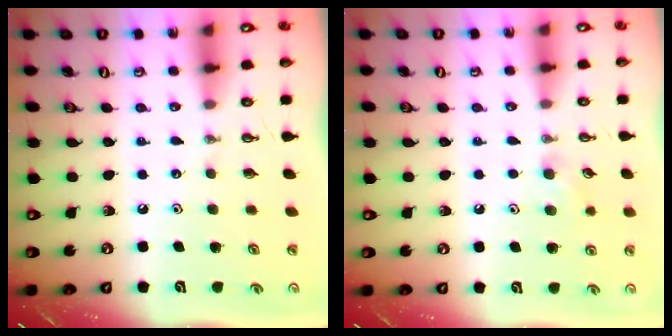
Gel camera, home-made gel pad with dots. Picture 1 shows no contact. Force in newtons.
{"total": 5.7, "press": 5.5, "slide": 1.3}